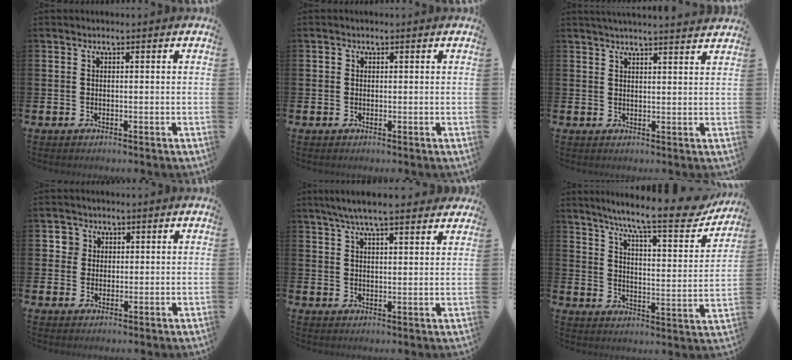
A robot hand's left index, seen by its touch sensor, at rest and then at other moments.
{"total": 0.7, "force": [0.0, 0.7, 0.0], "torque": [0.011, 0.002, -0.005]}
{"total": 2.0, "force": [2.0, -0.1, 0.1], "torque": [0.007, -0.014, 0.034]}
{"total": 2.8, "force": [1.4, 2.4, 0.1], "torque": [0.015, 0.000, 0.018]}
{"total": 6.2, "force": [5.7, 0.9, 2.4], "torque": [-0.059, -0.013, 0.103]}
{"total": 11.3, "force": [9.1, 1.7, 6.4], "torque": [-0.123, -0.058, 0.143]}